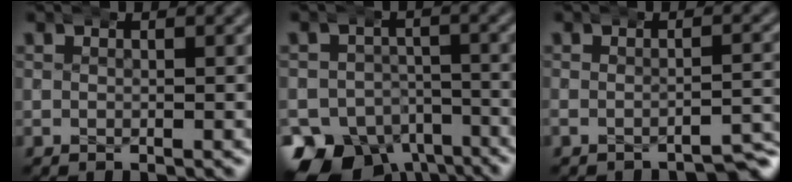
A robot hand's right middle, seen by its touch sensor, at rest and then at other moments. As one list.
[{"total": 14.6, "force": [-8.5, 10.5, 5.5], "torque": [-0.090, -0.063, -0.130]}, {"total": 3.1, "force": [-3.0, 0.1, 0.7], "torque": [-0.007, 0.001, -0.050]}]